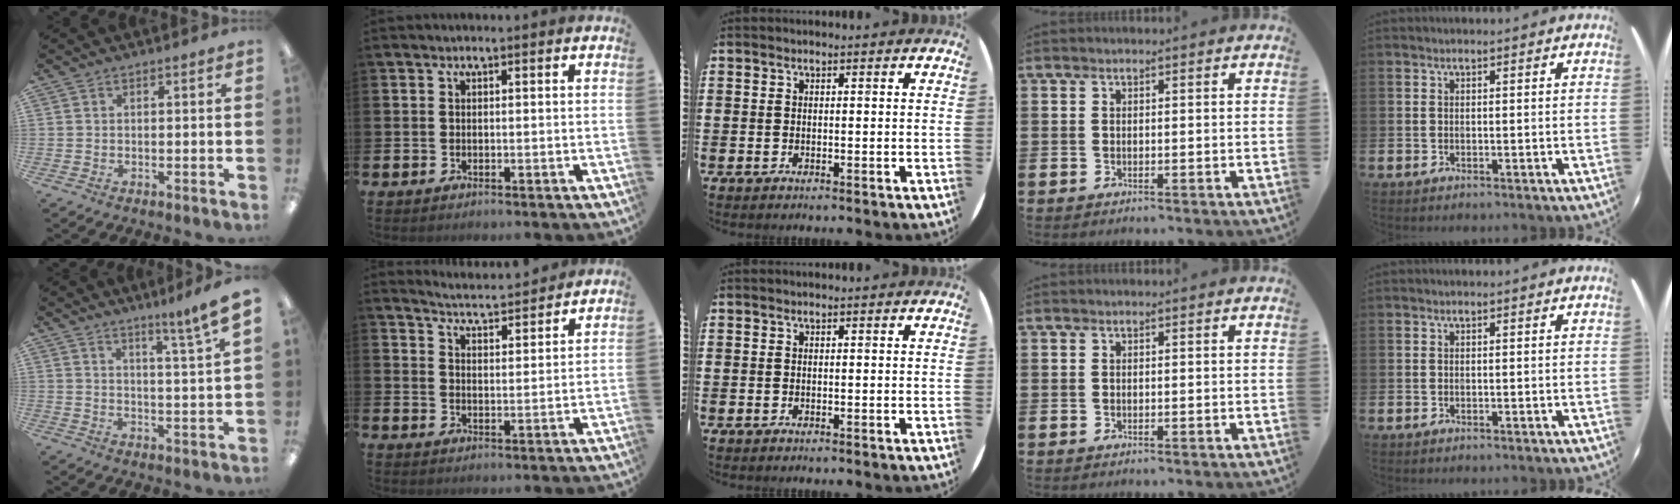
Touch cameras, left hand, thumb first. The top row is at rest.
{"thumb": {"total": 9.0, "force": [6.9, -0.3, 5.9], "torque": [-0.082, -0.054, 0.105]}, "index": {"total": 4.4, "force": [4.4, 0.0, 0.4], "torque": [-0.028, -0.038, 0.071]}}